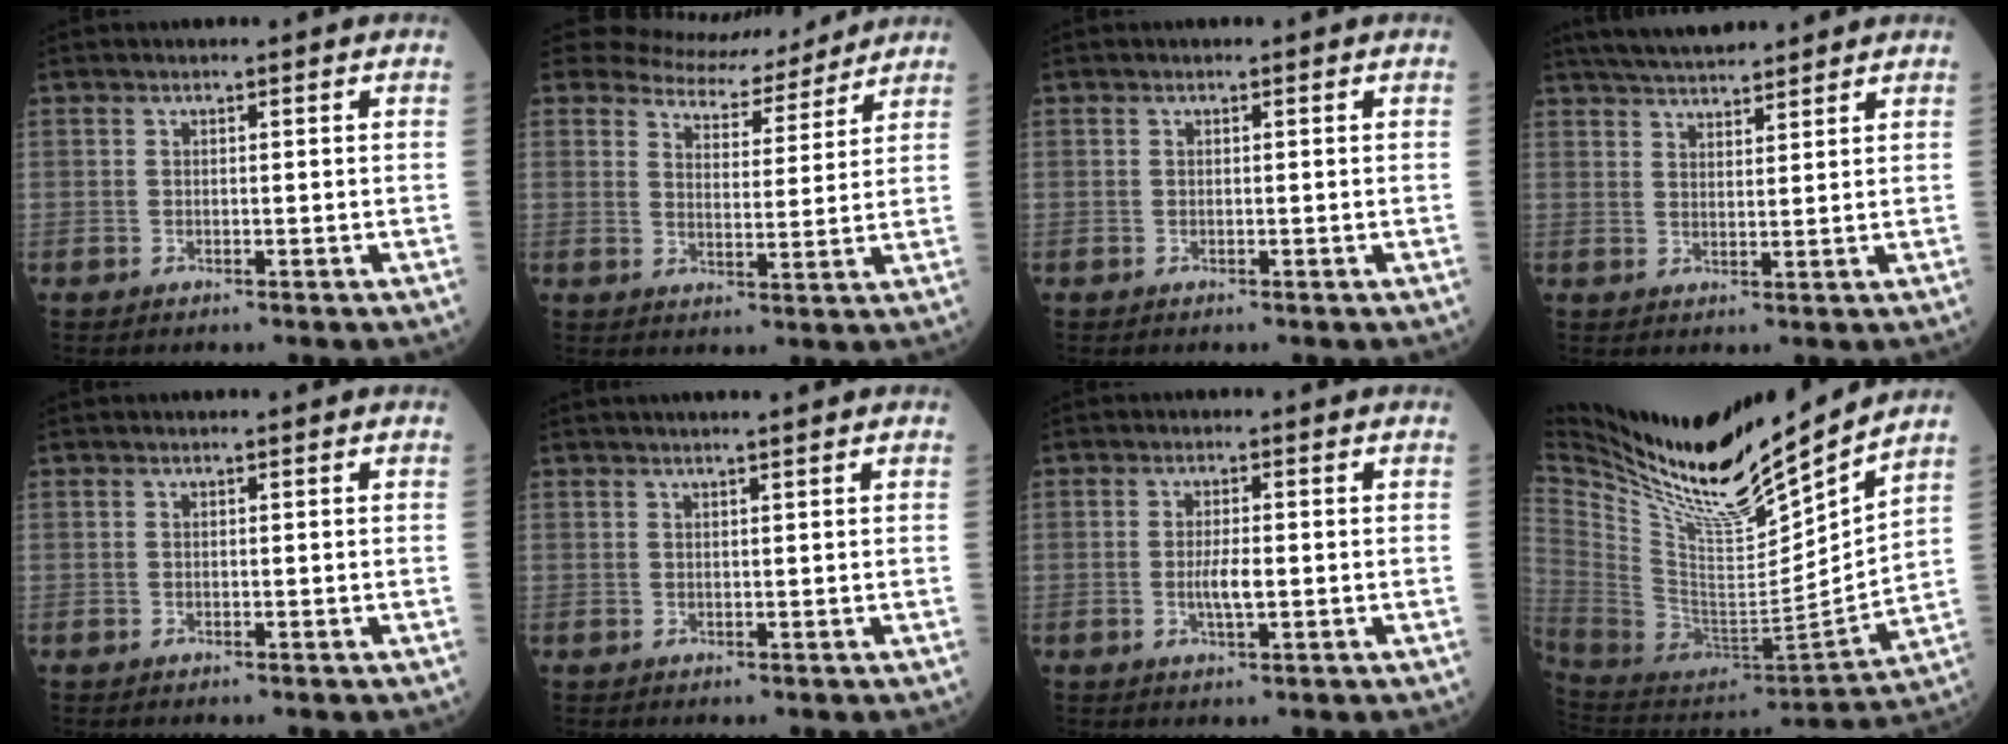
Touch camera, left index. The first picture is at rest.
{"total": 9.5, "force": [9.0, 2.9, 1.2], "torque": [-0.020, 0.004, 0.124]}
{"total": 0.0}
{"total": 9.1, "force": [8.4, 1.5, 3.4], "torque": [-0.059, 0.028, 0.135]}
{"total": 0.0}
{"total": 3.6, "force": [3.1, -0.2, 1.9], "torque": [-0.022, 0.020, 0.040]}
{"total": 3.0, "force": [-0.4, 0.6, 2.9], "torque": [-0.061, -0.003, -0.007]}
{"total": 23.2, "force": [20.2, 1.2, 11.4], "torque": [-0.211, -0.051, 0.358]}